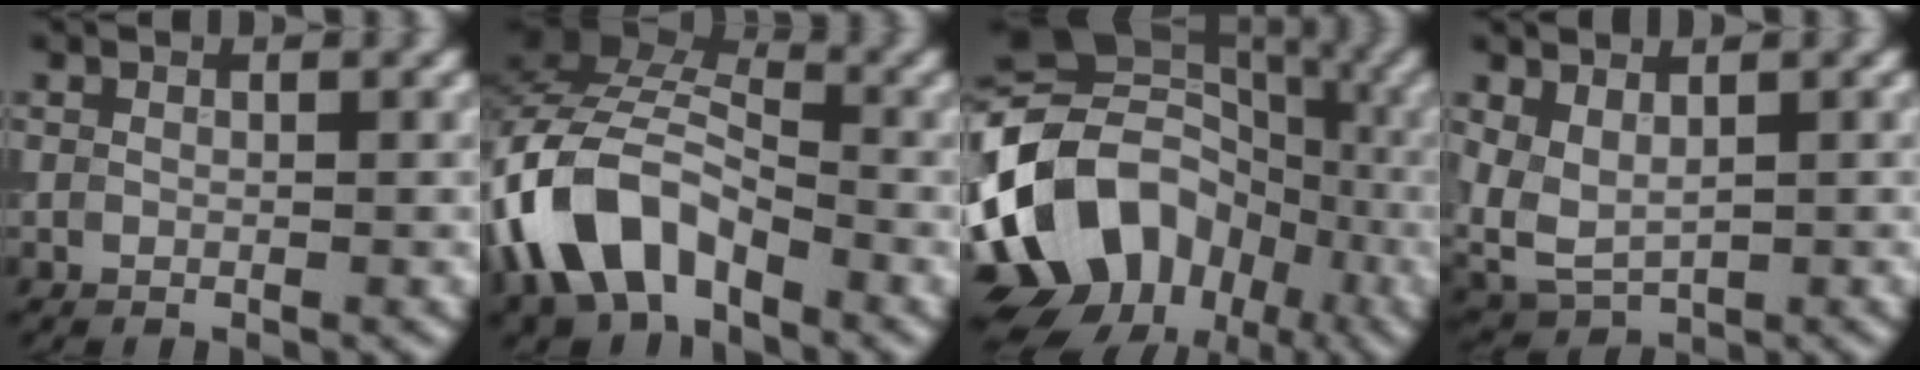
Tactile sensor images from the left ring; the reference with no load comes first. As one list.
[{"total": 9.8, "force": [-4.8, 5.7, 6.4], "torque": [-0.123, 0.012, -0.110]}, {"total": 15.2, "force": [-5.0, 11.8, 8.1], "torque": [-0.170, 0.010, -0.107]}, {"total": 3.6, "force": [0.9, 2.3, 2.6], "torque": [-0.066, -0.003, 0.022]}]